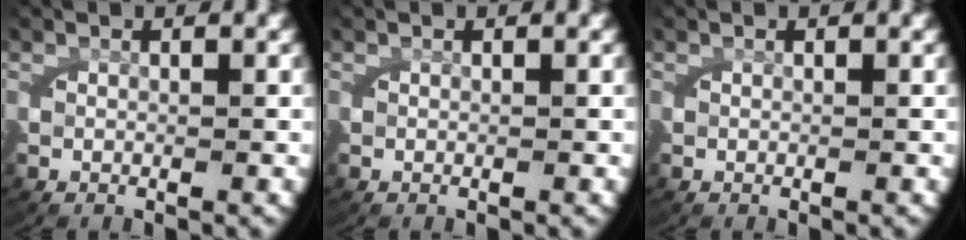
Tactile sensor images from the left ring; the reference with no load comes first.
{"total": 0.0}
{"total": 0.0}